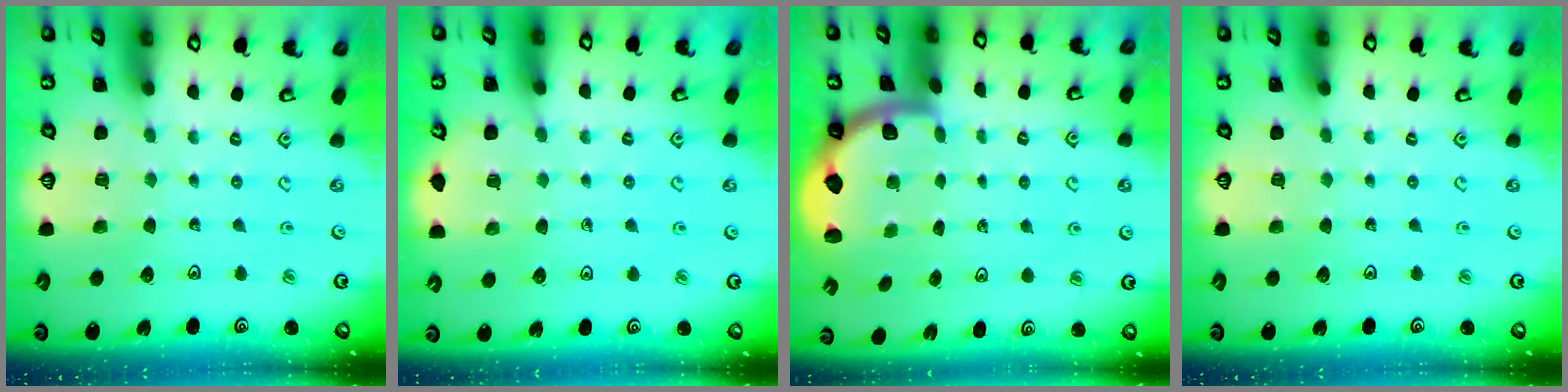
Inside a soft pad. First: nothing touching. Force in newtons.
{"total": 5.1, "press": 4.6, "slide": 2.2}
{"total": 2.0, "press": 1.9, "slide": 0.5}
{"total": 0.0}